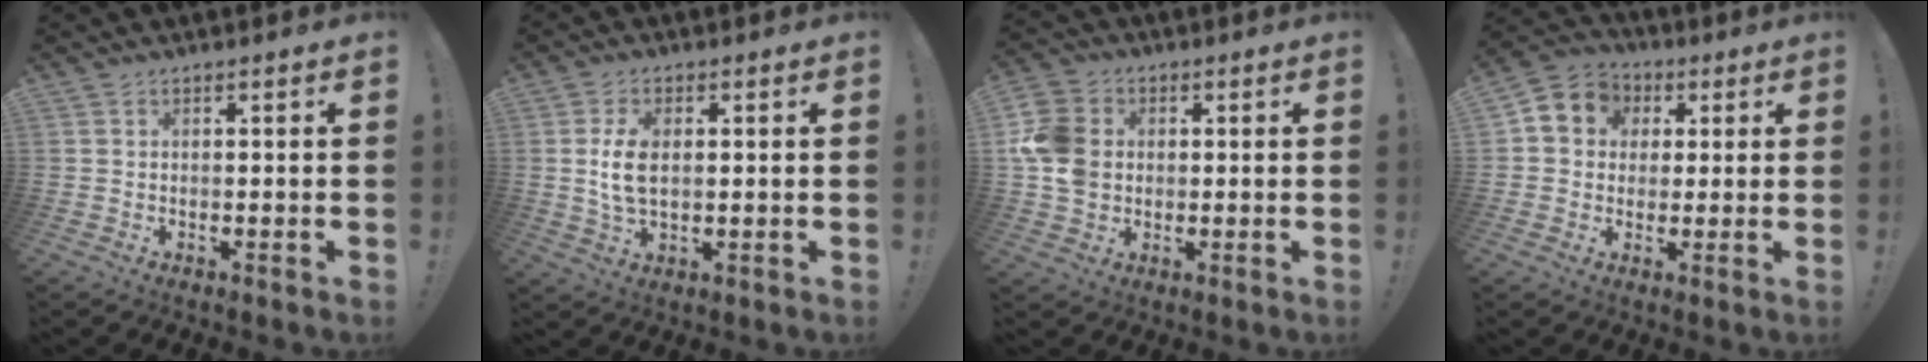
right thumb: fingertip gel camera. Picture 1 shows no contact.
{"total": 7.5, "force": [0.6, 4.3, 6.1], "torque": [-0.114, -0.002, 0.008]}
{"total": 12.6, "force": [0.8, 10.4, 7.0], "torque": [-0.148, 0.008, 0.017]}
{"total": 7.6, "force": [1.3, 7.0, 2.7], "torque": [-0.043, 0.004, 0.032]}